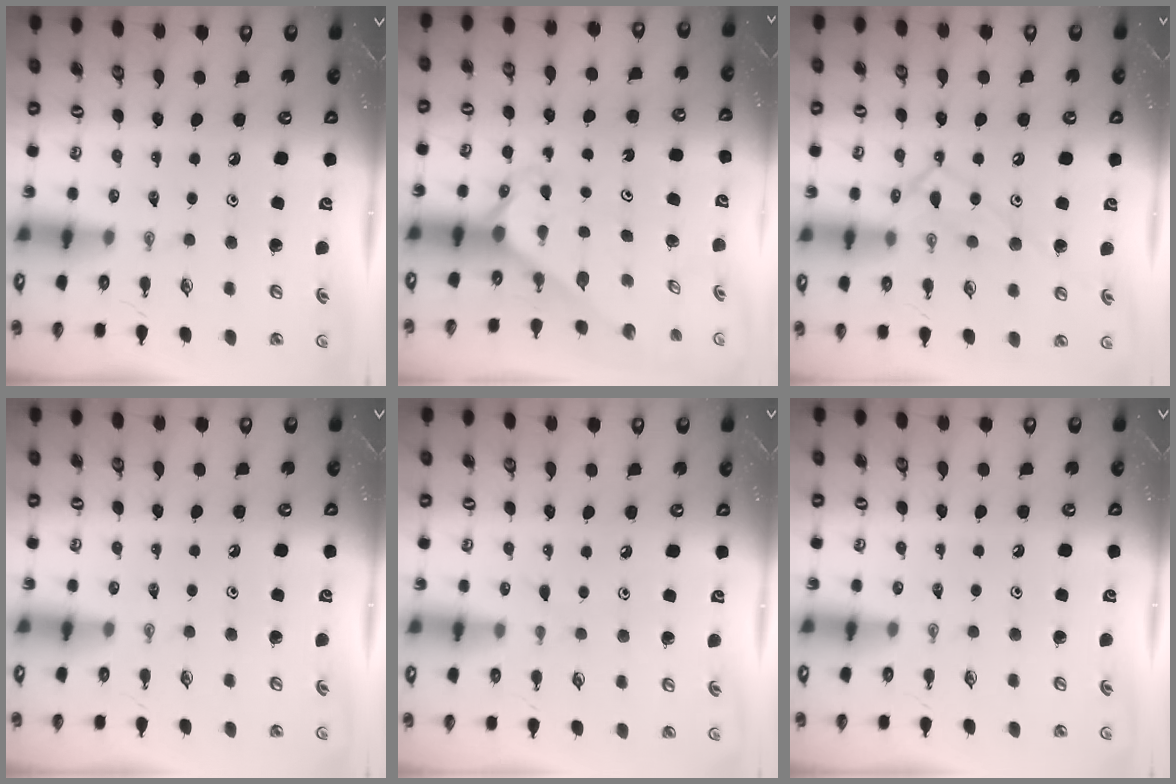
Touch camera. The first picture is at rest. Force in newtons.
{"total": 2.2, "press": 2.2, "slide": 0.2}
{"total": 12.1, "press": 12.0, "slide": 0.9}
{"total": 0.0}
{"total": 2.5, "press": 2.4, "slide": 0.3}
{"total": 0.0}